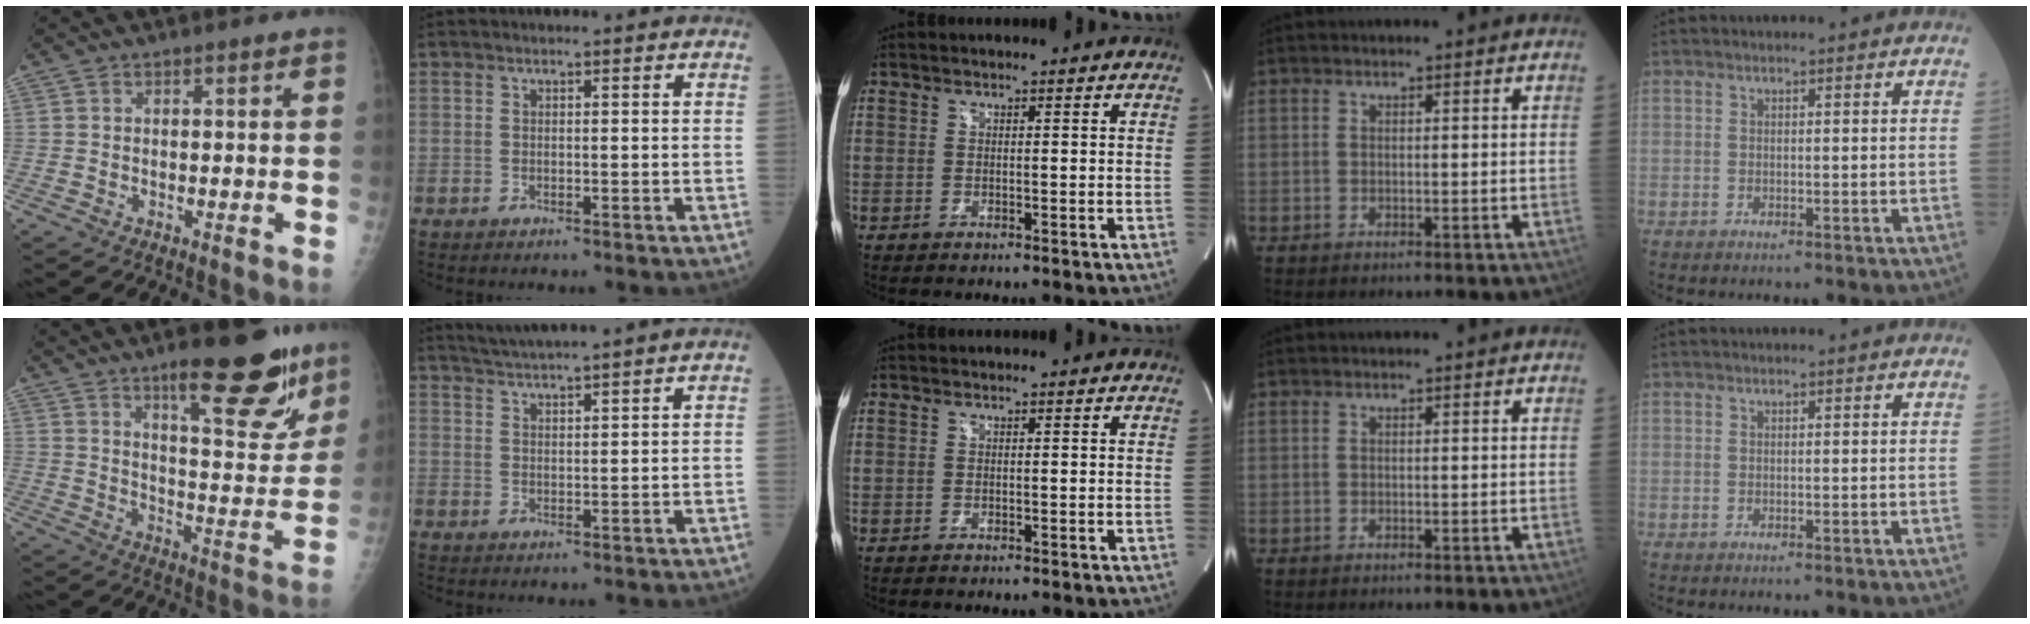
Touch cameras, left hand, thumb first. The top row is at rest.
{"thumb": {"total": 17.4, "force": [11.3, 4.9, 12.2], "torque": [-0.120, -0.076, 0.168]}, "index": {"total": 5.3, "force": [4.7, -1.4, 2.0], "torque": [-0.040, 0.016, 0.086]}}